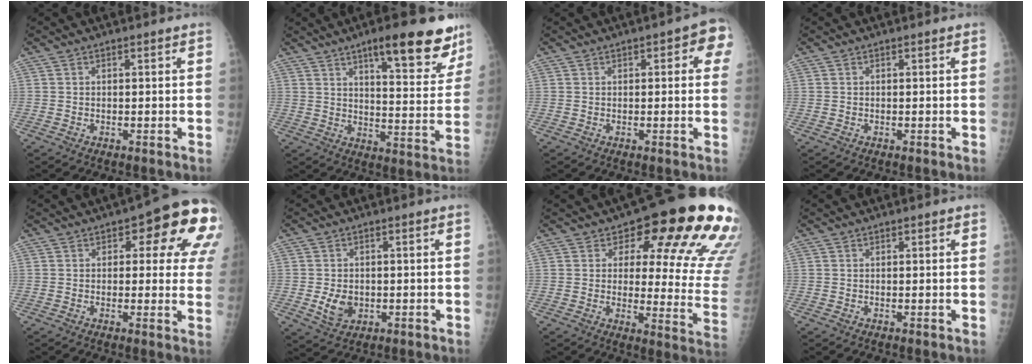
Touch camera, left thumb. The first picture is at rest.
{"total": 17.2, "force": [11.2, 4.7, 12.2], "torque": [-0.121, -0.061, 0.158]}
{"total": 5.4, "force": [1.6, 2.5, 4.6], "torque": [-0.028, 0.008, 0.009]}
{"total": 0.0}
{"total": 15.6, "force": [5.4, 6.9, 12.9], "torque": [-0.107, -0.003, 0.052]}
{"total": 4.9, "force": [-0.8, 3.7, 3.1], "torque": [-0.042, -0.003, -0.005]}
{"total": 22.5, "force": [12.6, 9.1, 16.3], "torque": [-0.157, -0.069, 0.150]}
{"total": 1.0, "force": [0.5, 0.4, 0.7], "torque": [-0.004, 0.002, 0.004]}